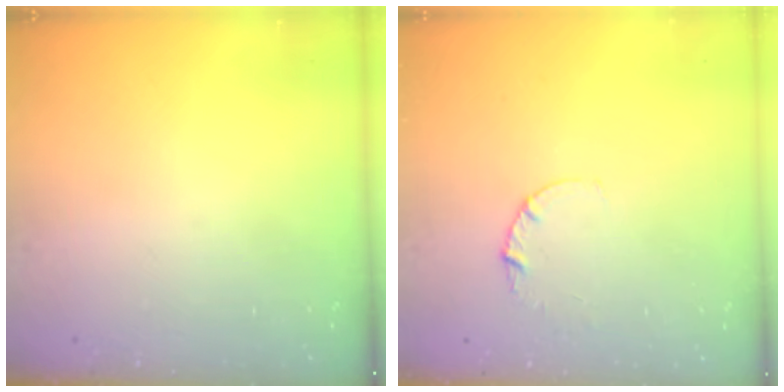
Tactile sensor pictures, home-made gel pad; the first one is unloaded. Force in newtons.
{"total": 2.8, "press": 2.8, "slide": 0.3}